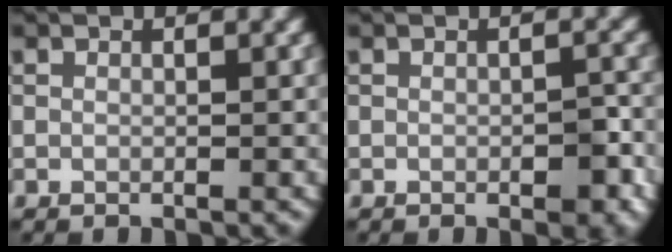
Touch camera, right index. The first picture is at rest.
{"total": 2.6, "force": [-1.0, 1.0, 2.1], "torque": [-0.026, 0.004, -0.014]}